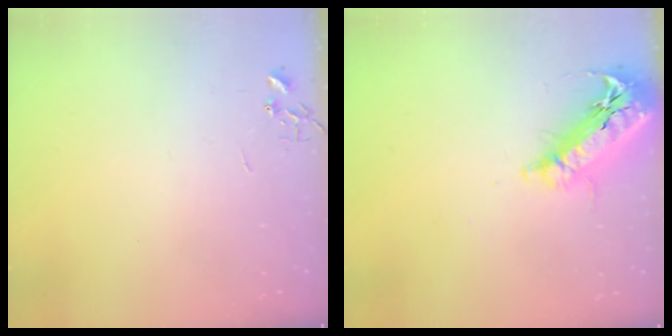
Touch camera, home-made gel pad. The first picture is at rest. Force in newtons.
{"total": 21.2, "press": 20.8, "slide": 4.0}